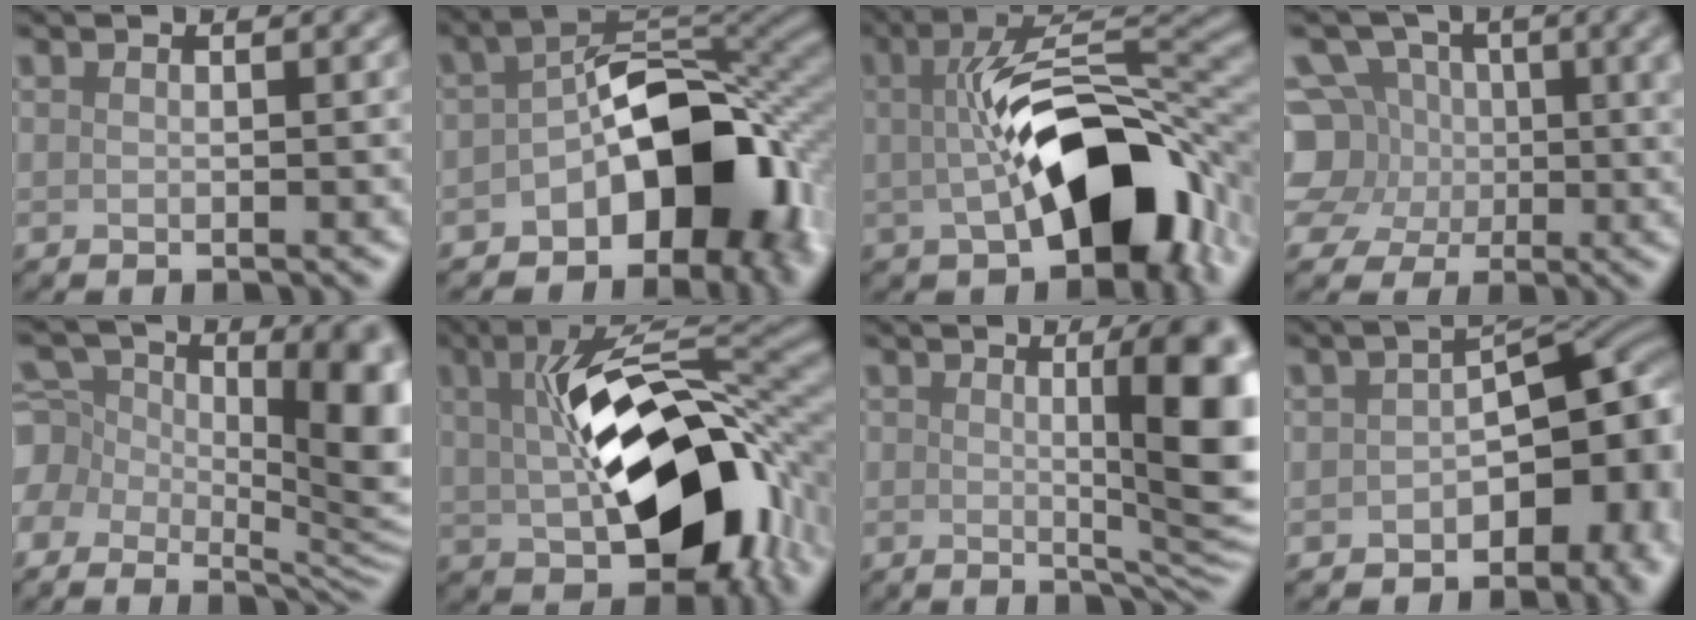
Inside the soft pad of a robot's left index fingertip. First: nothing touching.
{"total": 12.3, "force": [-4.1, 7.2, 9.0], "torque": [-0.109, 0.000, -0.070]}
{"total": 11.8, "force": [-1.6, 5.6, 10.2], "torque": [-0.150, 0.012, -0.025]}
{"total": 9.9, "force": [1.4, 8.5, 4.9], "torque": [-0.091, 0.029, -0.016]}
{"total": 15.7, "force": [0.0, 10.4, 11.8], "torque": [-0.178, -0.022, 0.004]}
{"total": 14.3, "force": [0.0, 7.5, 12.1], "torque": [-0.179, -0.006, 0.009]}
{"total": 8.8, "force": [0.9, 2.1, 8.5], "torque": [-0.101, -0.004, 0.015]}
{"total": 11.4, "force": [-3.0, 6.9, 8.5], "torque": [-0.084, -0.012, -0.044]}